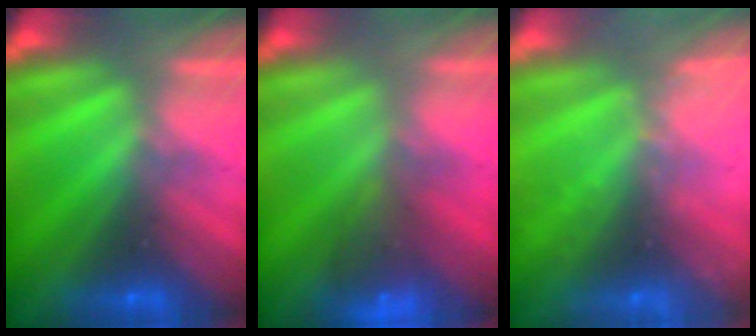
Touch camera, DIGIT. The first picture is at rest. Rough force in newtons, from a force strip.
{"total": 7.0}
{"total": 2.3}